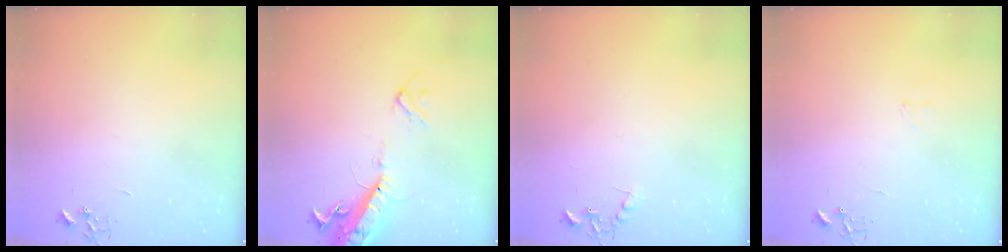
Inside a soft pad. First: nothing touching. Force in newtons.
{"total": 15.6, "press": 15.2, "slide": 3.5}
{"total": 6.8, "press": 6.8, "slide": 0.3}
{"total": 7.0, "press": 7.0, "slide": 0.7}